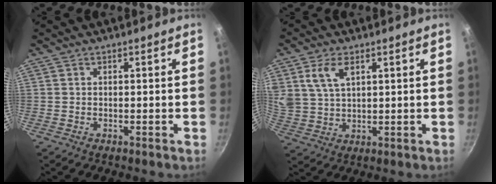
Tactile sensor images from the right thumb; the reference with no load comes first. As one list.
[{"total": 7.1, "force": [3.2, 4.1, 4.8], "torque": [-0.086, -0.011, 0.067]}]